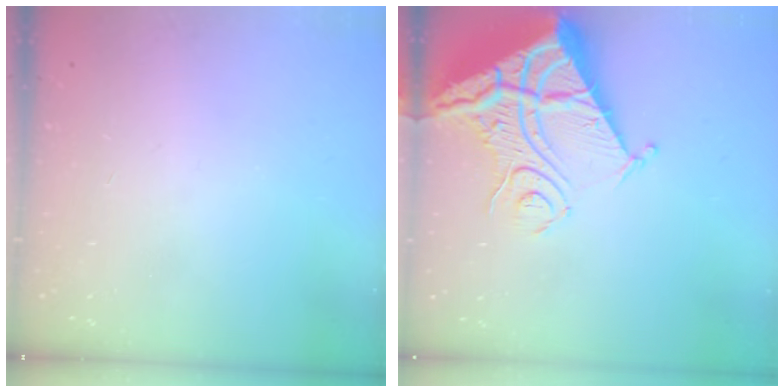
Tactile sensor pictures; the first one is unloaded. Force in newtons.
{"total": 16.7, "press": 16.6, "slide": 2.2}